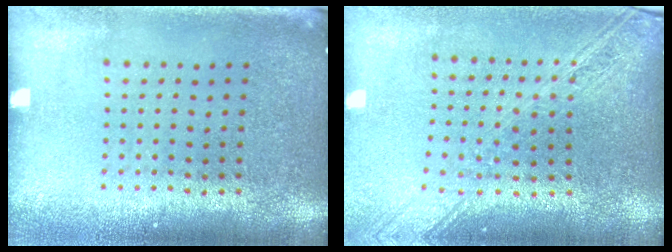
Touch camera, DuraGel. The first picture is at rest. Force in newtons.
{"total": 2.0, "press": 1.8, "slide": 1.0}